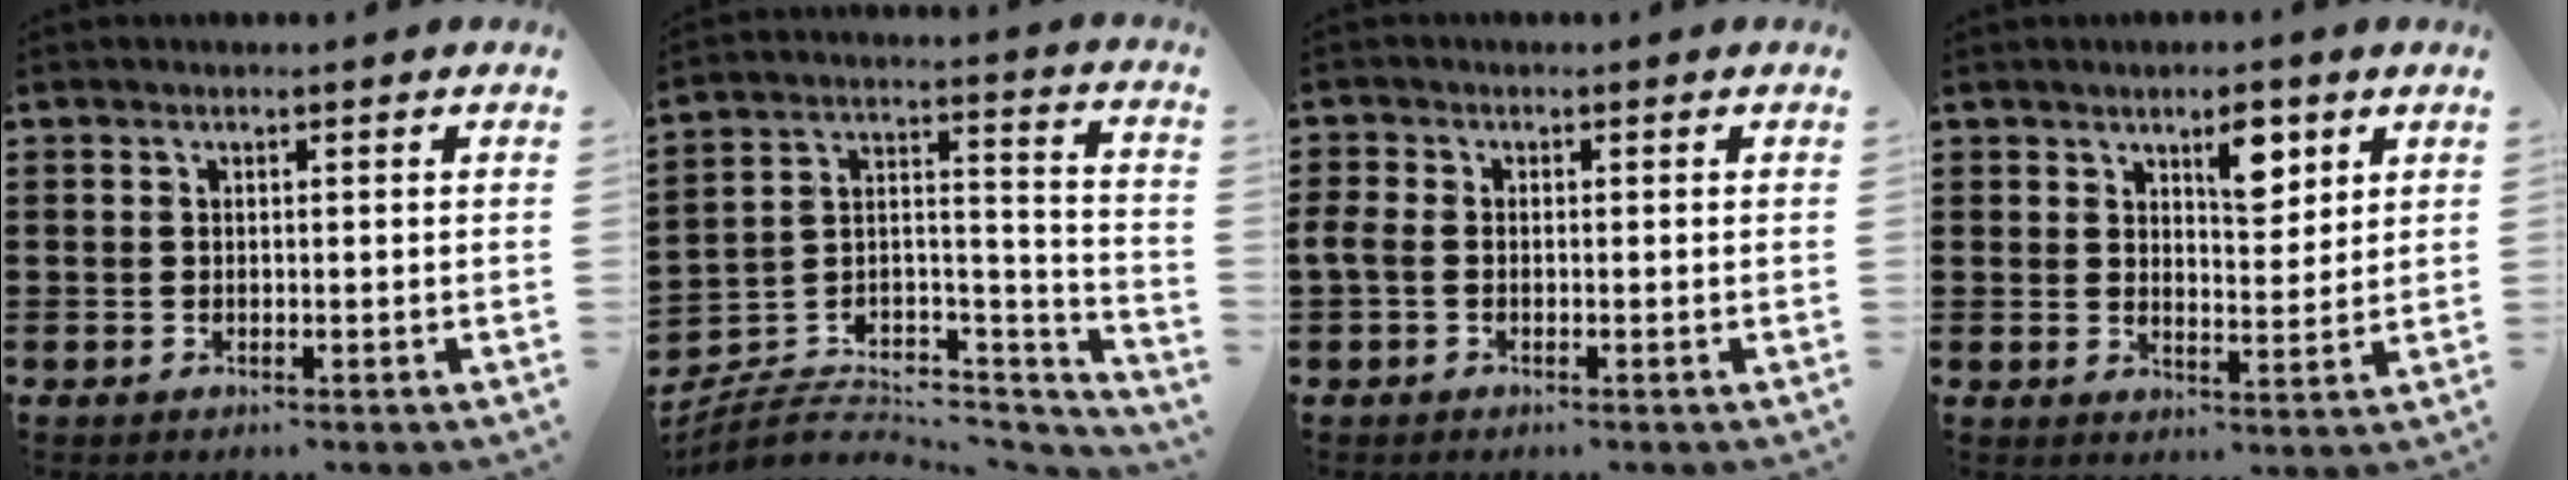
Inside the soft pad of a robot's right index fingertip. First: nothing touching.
{"total": 3.9, "force": [-2.8, 2.5, 1.3], "torque": [-0.027, -0.008, -0.057]}
{"total": 1.6, "force": [-0.6, 0.9, 1.2], "torque": [-0.039, -0.005, -0.017]}
{"total": 6.2, "force": [3.6, 2.6, 4.3], "torque": [-0.053, -0.007, 0.055]}